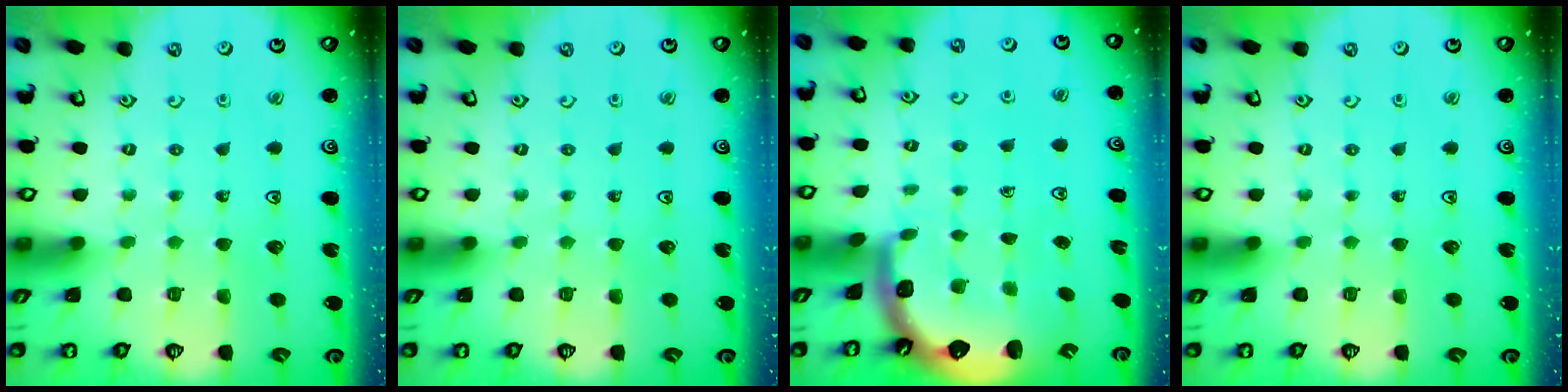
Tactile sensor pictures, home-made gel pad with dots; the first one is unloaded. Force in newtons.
{"total": 0.0}
{"total": 1.9, "press": 1.8, "slide": 0.6}
{"total": 0.0}